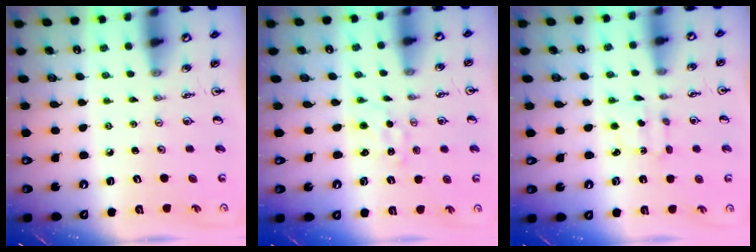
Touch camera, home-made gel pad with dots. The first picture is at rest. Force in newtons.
{"total": 0.0}
{"total": 2.4, "press": 2.4, "slide": 0.6}